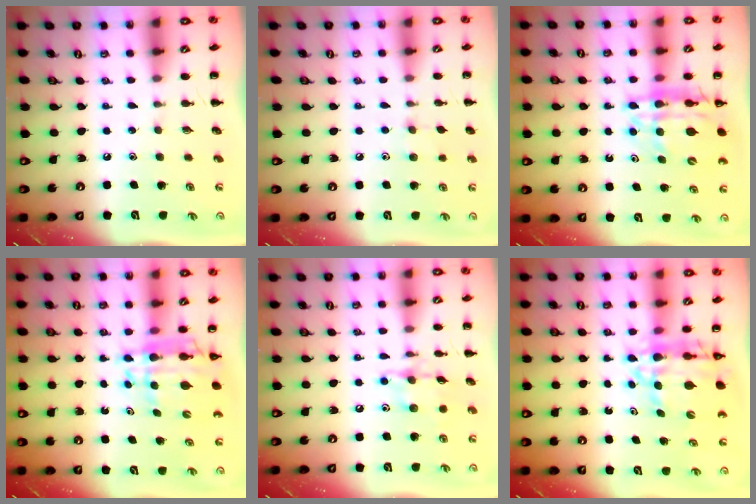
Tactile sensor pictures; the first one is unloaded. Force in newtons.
{"total": 5.9, "press": 5.6, "slide": 2.0}
{"total": 15.0, "press": 14.4, "slide": 4.2}
{"total": 9.3, "press": 8.8, "slide": 3.0}
{"total": 10.4, "press": 10.4, "slide": 0.5}
{"total": 10.4, "press": 9.7, "slide": 3.5}